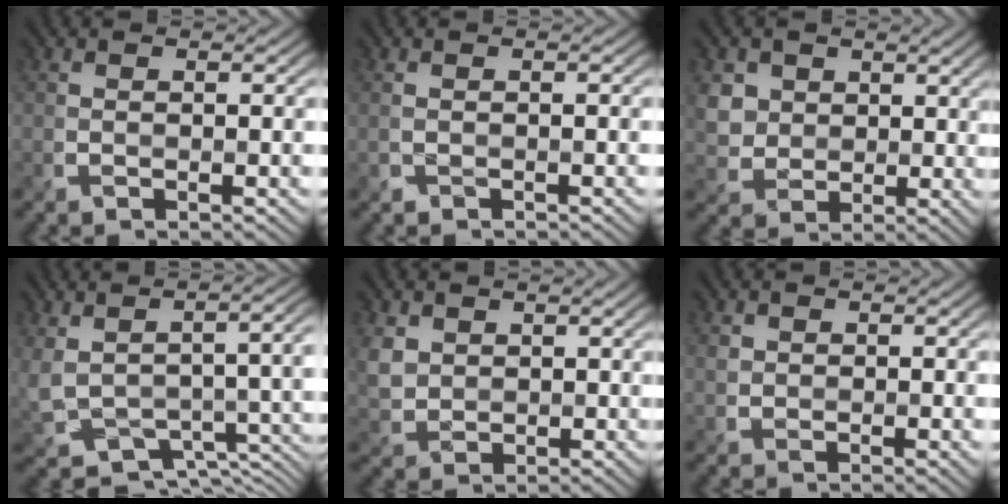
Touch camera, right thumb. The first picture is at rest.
{"total": 0.7, "force": [-0.4, 0.4, 0.4], "torque": [-0.011, -0.002, -0.008]}
{"total": 5.6, "force": [2.3, 4.6, 2.1], "torque": [-0.079, -0.004, 0.042]}
{"total": 9.7, "force": [-1.1, 5.8, 7.7], "torque": [-0.149, -0.035, 0.009]}
{"total": 4.1, "force": [2.1, 3.1, 1.6], "torque": [-0.053, 0.001, 0.045]}
{"total": 1.5, "force": [0.9, 1.2, 0.3], "torque": [-0.006, -0.003, 0.019]}